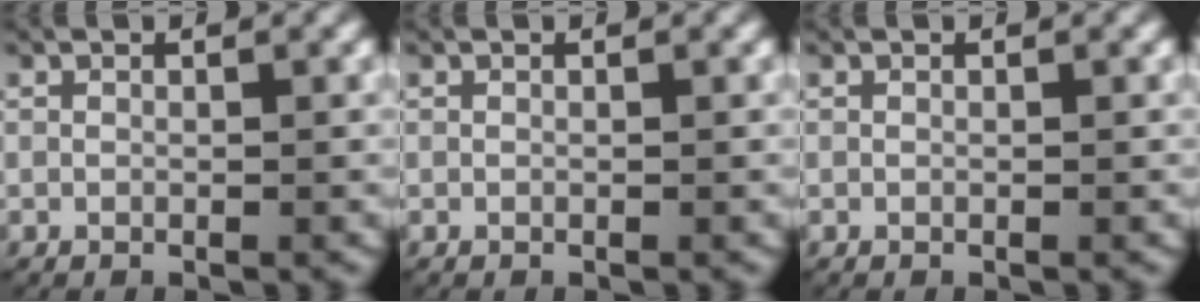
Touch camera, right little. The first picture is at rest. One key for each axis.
{"total": 0.0}
{"total": 0.0}